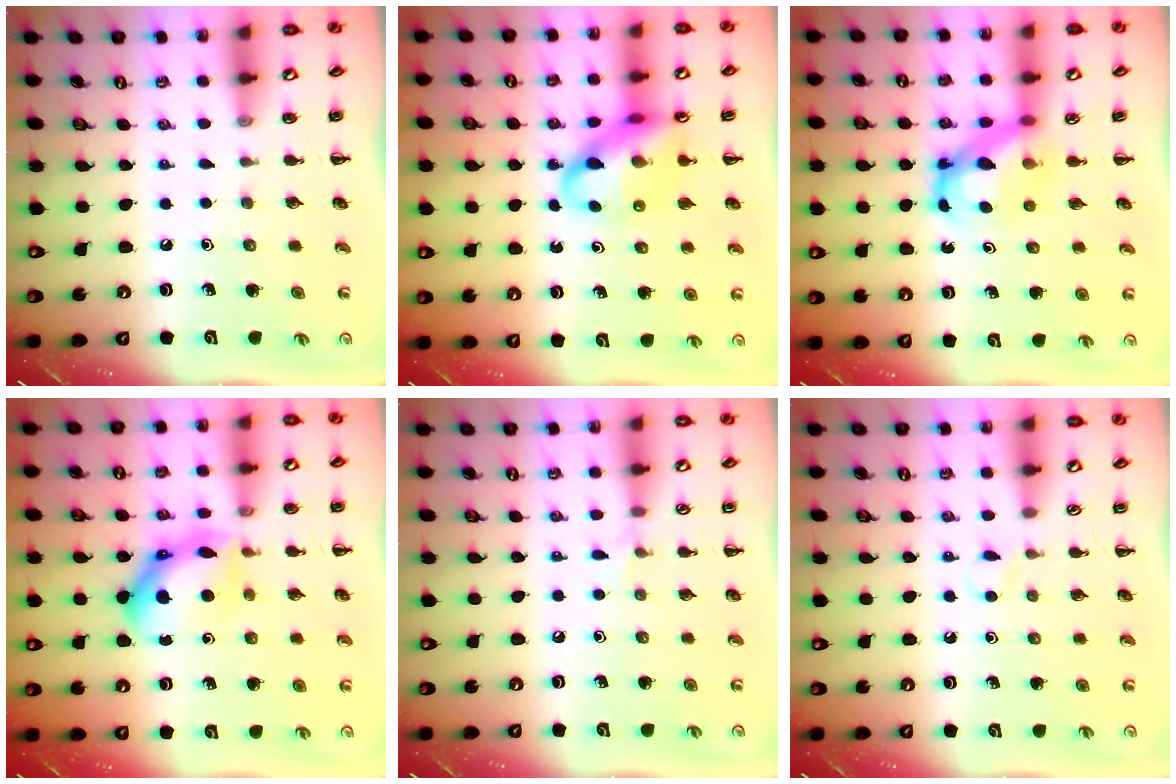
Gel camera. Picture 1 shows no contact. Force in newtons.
{"total": 14.3, "press": 13.8, "slide": 3.7}
{"total": 6.0, "press": 5.9, "slide": 0.5}
{"total": 10.7, "press": 10.6, "slide": 0.7}
{"total": 3.8, "press": 3.5, "slide": 1.5}
{"total": 2.9, "press": 2.7, "slide": 0.9}